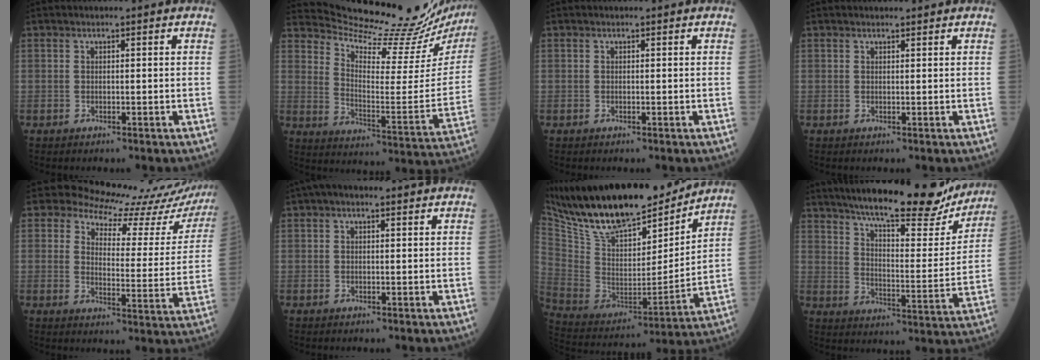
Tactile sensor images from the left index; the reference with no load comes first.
{"total": 23.5, "force": [22.9, 1.0, 5.4], "torque": [-0.100, -0.122, 0.296]}
{"total": 0.0}
{"total": 0.8, "force": [0.8, 0.2, 0.0], "torque": [-0.002, 0.004, 0.012]}
{"total": 17.3, "force": [16.8, 4.1, 1.6], "torque": [0.002, -0.096, 0.165]}
{"total": 2.5, "force": [1.3, 1.2, 1.8], "torque": [-0.038, 0.018, 0.020]}
{"total": 23.5, "force": [19.0, 6.7, 12.0], "torque": [-0.222, -0.004, 0.328]}
{"total": 23.8, "force": [20.1, 4.7, 11.9], "torque": [-0.179, -0.019, 0.269]}